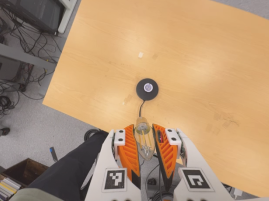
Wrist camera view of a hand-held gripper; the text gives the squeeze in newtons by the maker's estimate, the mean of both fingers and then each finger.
{"total": 21.3, "left": 23.9, "right": 18.7}